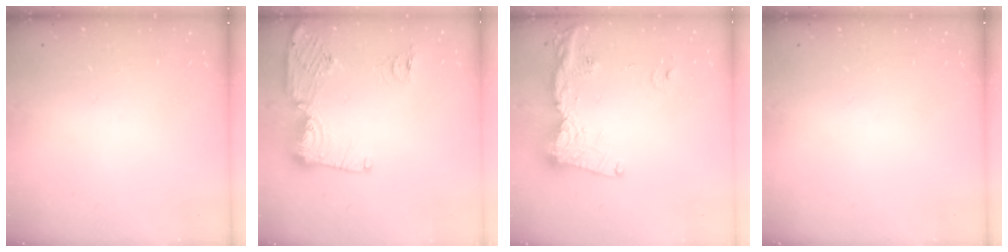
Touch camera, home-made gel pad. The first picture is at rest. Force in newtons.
{"total": 14.2, "press": 14.1, "slide": 1.6}
{"total": 16.5, "press": 16.4, "slide": 2.1}
{"total": 0.0}